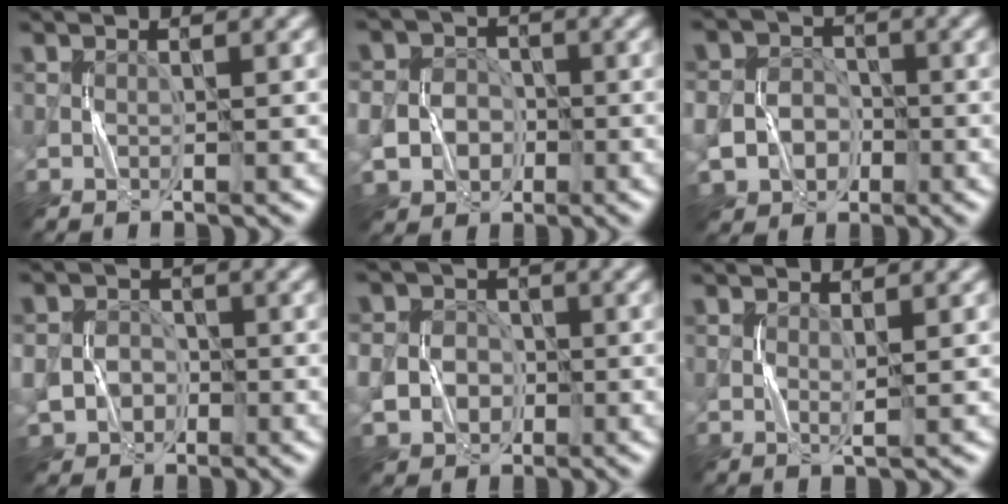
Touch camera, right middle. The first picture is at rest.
{"total": 4.7, "force": [-1.2, 4.1, 1.9], "torque": [-0.019, -0.008, -0.030]}
{"total": 5.4, "force": [-1.6, 4.6, 2.2], "torque": [-0.021, -0.014, -0.036]}
{"total": 4.1, "force": [-1.1, 3.6, 1.6], "torque": [-0.023, -0.009, -0.025]}
{"total": 4.3, "force": [-0.9, 3.8, 1.8], "torque": [-0.021, -0.006, -0.023]}
{"total": 0.9, "force": [0.6, 0.2, 0.7], "torque": [-0.013, -0.001, 0.012]}